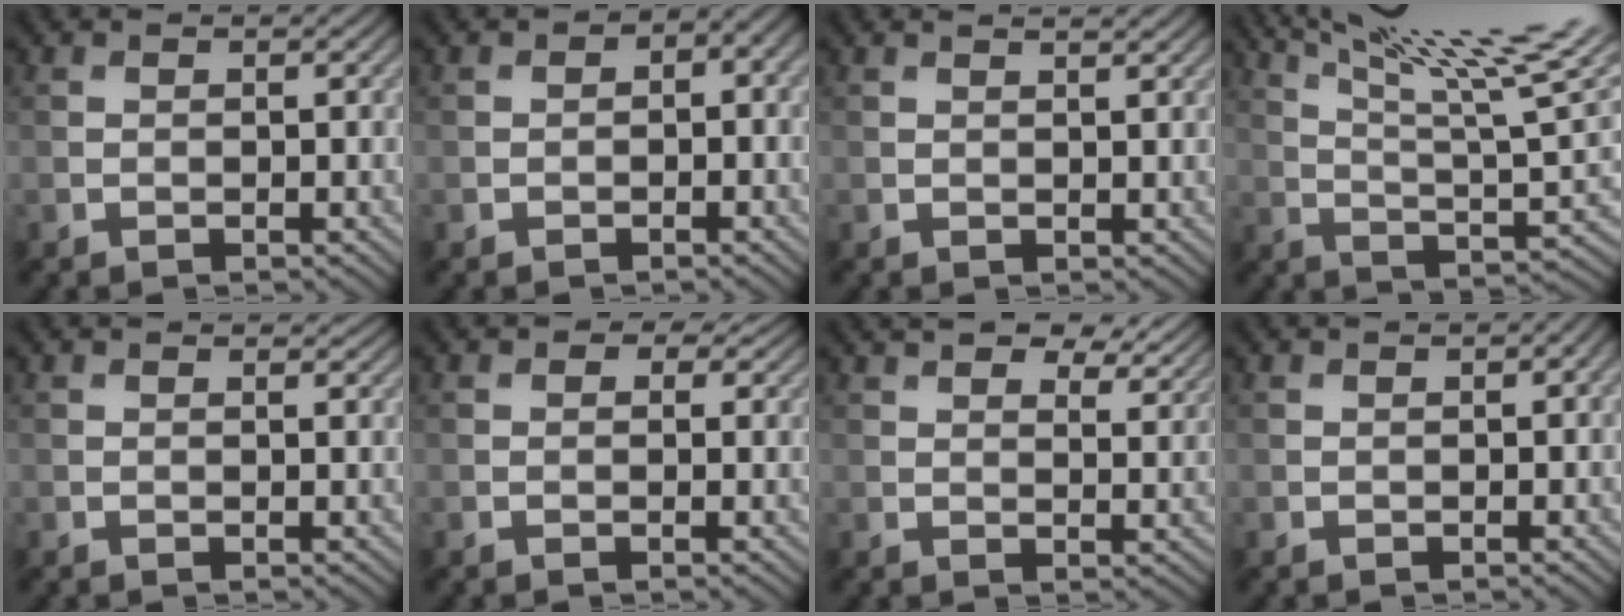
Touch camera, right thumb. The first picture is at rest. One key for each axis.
{"total": 3.2, "fx": -0.5, "fy": 2.5, "fz": 2.0, "tx": -0.010, "ty": -0.005, "tz": -0.007}
{"total": 1.5, "fx": 1.3, "fy": 0.2, "fz": 0.5, "tx": -0.005, "ty": -0.002, "tz": 0.023}
{"total": 18.9, "fx": 12.3, "fy": 4.8, "fz": 13.6, "tx": -0.221, "ty": 0.022, "tz": 0.193}
{"total": 1.5, "fx": 1.2, "fy": 0.4, "fz": 0.7, "tx": -0.013, "ty": -0.001, "tz": 0.018}
{"total": 4.3, "fx": 2.1, "fy": 2.6, "fz": 2.7, "tx": -0.041, "ty": 0.005, "tz": 0.020}
{"total": 8.7, "fx": 6.4, "fy": 3.7, "fz": 4.6, "tx": -0.093, "ty": 0.011, "tz": 0.103}
{"total": 1.2, "fx": 0.3, "fy": 0.3, "fz": 1.1, "tx": -0.015, "ty": 0.000, "tz": 0.006}